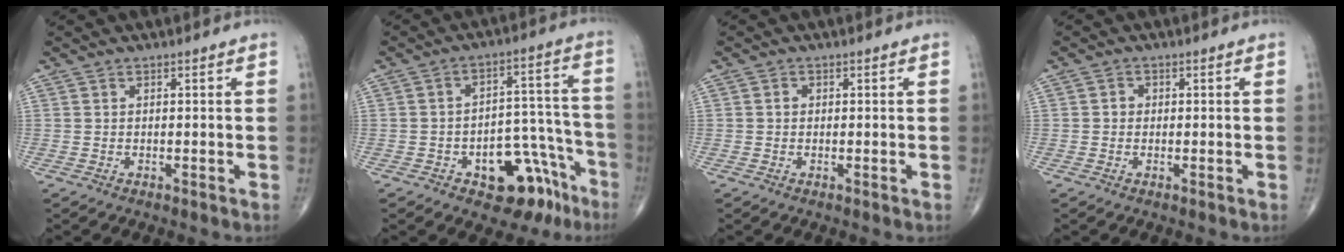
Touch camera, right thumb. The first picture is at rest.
{"total": 13.8, "force": [-7.7, 7.5, 8.6], "torque": [-0.064, 0.076, -0.099]}
{"total": 0.8, "force": [0.0, 0.8, 0.4], "torque": [-0.002, 0.002, -0.002]}
{"total": 1.3, "force": [-0.1, 1.2, 0.5], "torque": [-0.001, 0.004, -0.004]}